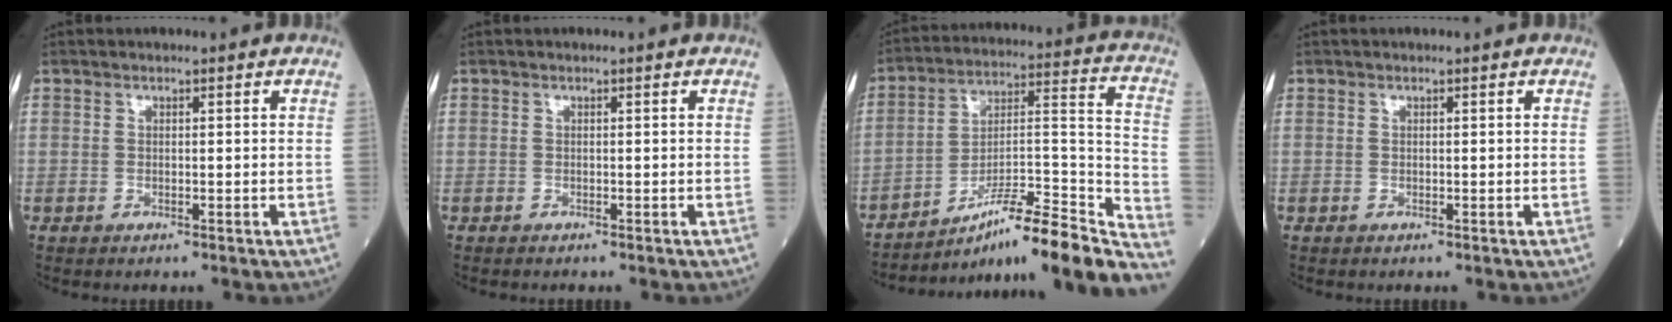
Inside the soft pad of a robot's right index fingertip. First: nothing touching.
{"total": 0.0}
{"total": 23.0, "force": [-18.8, 0.4, 13.3], "torque": [-0.158, 0.017, -0.294]}
{"total": 0.0}